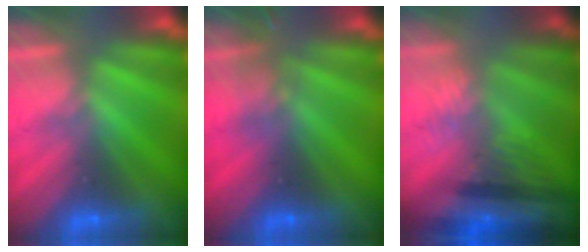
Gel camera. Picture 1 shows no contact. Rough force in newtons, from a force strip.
{"total": 2.7}
{"total": 9.2}